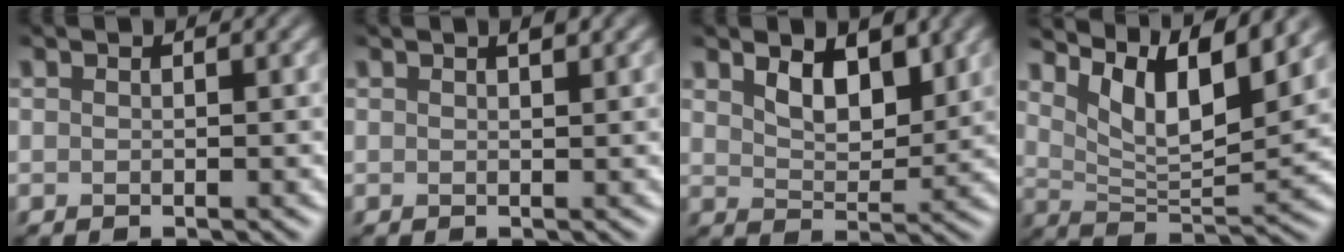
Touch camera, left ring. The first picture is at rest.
{"total": 1.1, "force": [0.6, 0.4, 0.9], "torque": [-0.010, 0.003, 0.006]}
{"total": 3.5, "force": [1.8, 1.9, 2.4], "torque": [-0.051, -0.006, 0.026]}
{"total": 7.6, "force": [4.5, 2.3, 5.7], "torque": [-0.102, -0.009, 0.082]}